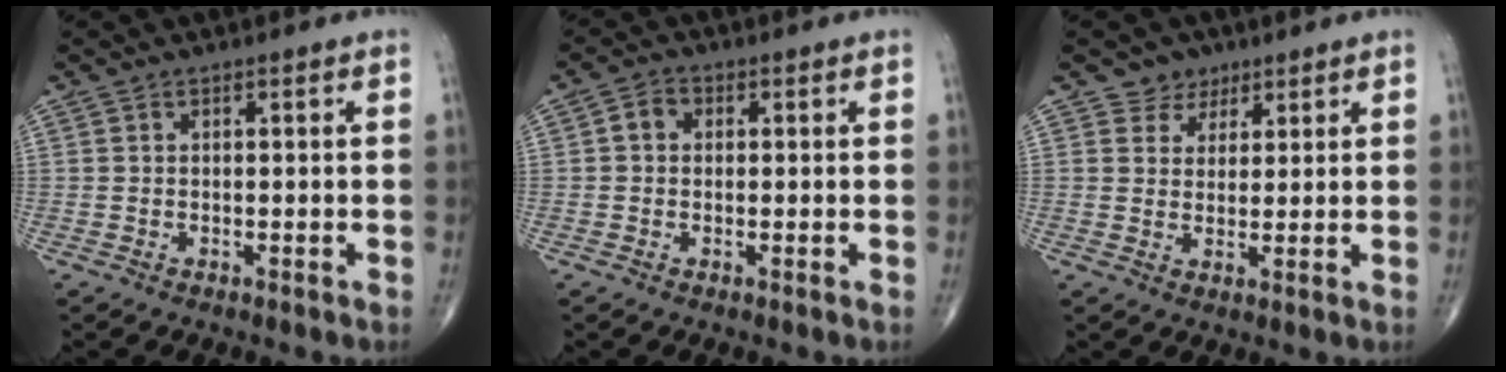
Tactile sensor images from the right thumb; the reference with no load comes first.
{"total": 2.7, "force": [0.3, 2.3, 1.5], "torque": [-0.016, 0.010, 0.000]}
{"total": 3.9, "force": [2.5, 3.1, 0.3], "torque": [0.019, -0.012, 0.036]}